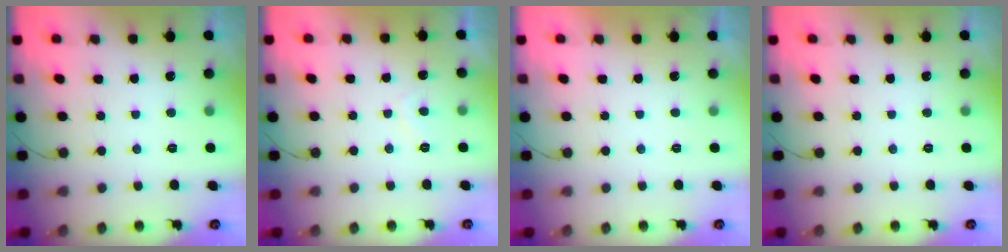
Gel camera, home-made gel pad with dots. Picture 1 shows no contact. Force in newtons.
{"total": 1.5, "press": 1.3, "slide": 0.7}
{"total": 2.3, "press": 2.3, "slide": 0.3}
{"total": 0.0}